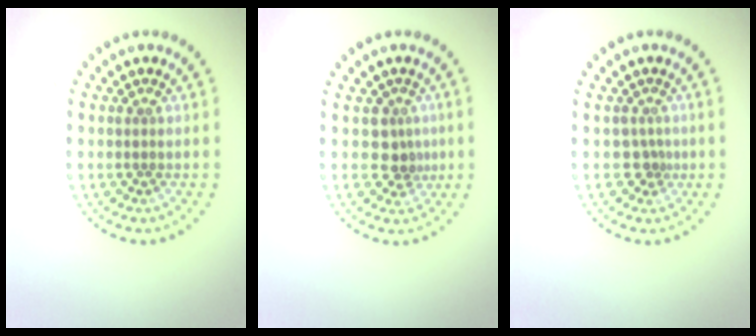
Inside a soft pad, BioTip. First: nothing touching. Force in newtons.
{"total": 2.4, "press": 1.8, "slide": 1.6}
{"total": 1.3, "press": 0.8, "slide": 1.0}